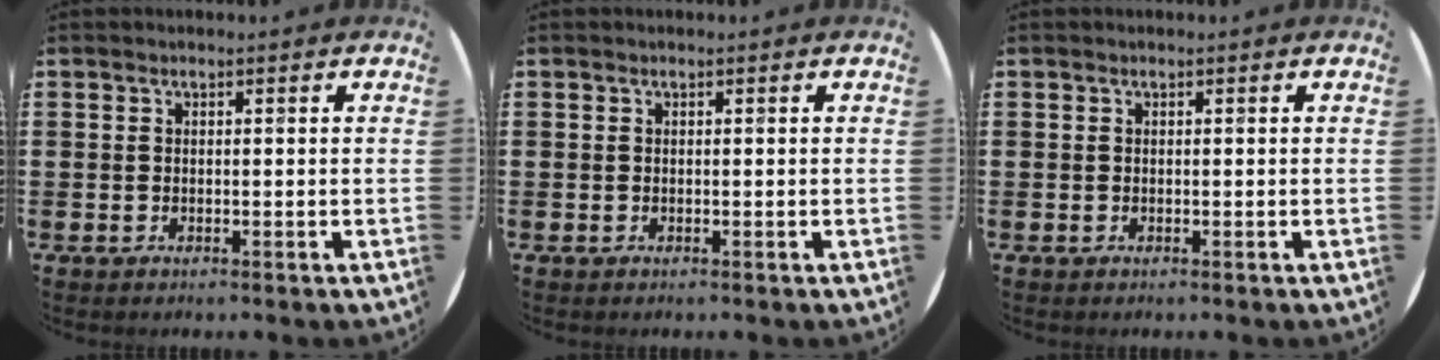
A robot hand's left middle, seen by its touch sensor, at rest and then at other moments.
{"total": 0.0}
{"total": 0.0}